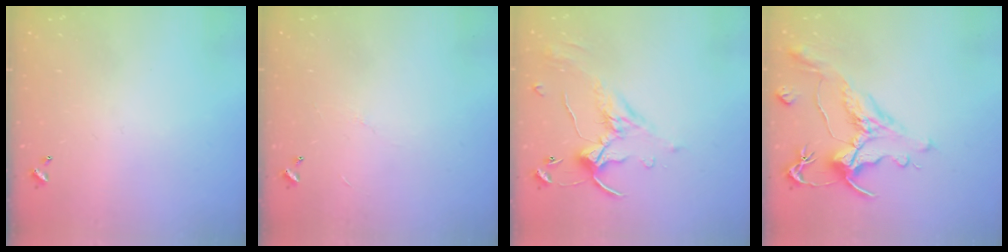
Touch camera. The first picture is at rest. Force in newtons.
{"total": 4.5, "press": 4.5, "slide": 0.5}
{"total": 1.1, "press": 0.4, "slide": 1.0}
{"total": 1.7, "press": 0.9, "slide": 1.4}